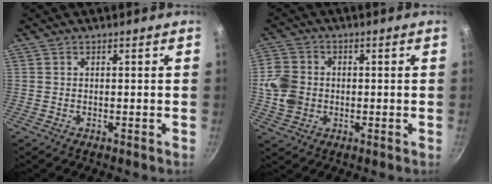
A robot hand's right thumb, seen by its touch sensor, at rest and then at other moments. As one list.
[{"total": 8.2, "force": [-0.7, 7.0, 4.3], "torque": [-0.067, 0.008, -0.021]}]